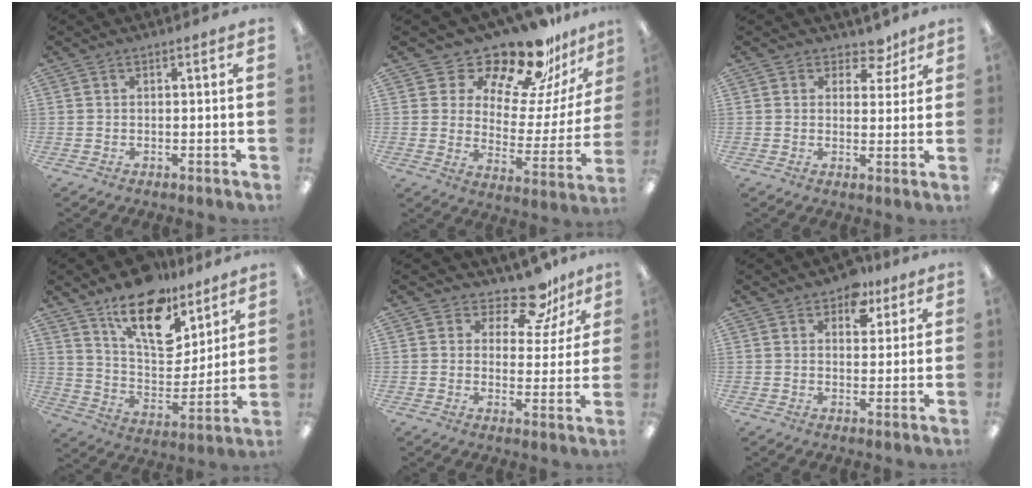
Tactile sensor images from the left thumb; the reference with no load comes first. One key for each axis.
{"total": 20.2, "fx": 17.0, "fy": 7.0, "fz": 8.3, "tx": -0.131, "ty": -0.134, "tz": 0.286}
{"total": 5.4, "fx": 3.8, "fy": 3.4, "fz": 2.0, "tx": -0.020, "ty": -0.021, "tz": 0.065}
{"total": 18.5, "fx": 12.9, "fy": 8.9, "fz": 9.8, "tx": -0.157, "ty": -0.082, "tz": 0.227}
{"total": 12.0, "fx": 9.4, "fy": 5.3, "fz": 5.2, "tx": -0.081, "ty": -0.059, "tz": 0.170}
{"total": 7.0, "fx": 4.7, "fy": 4.2, "fz": 3.1, "tx": -0.028, "ty": -0.022, "tz": 0.077}